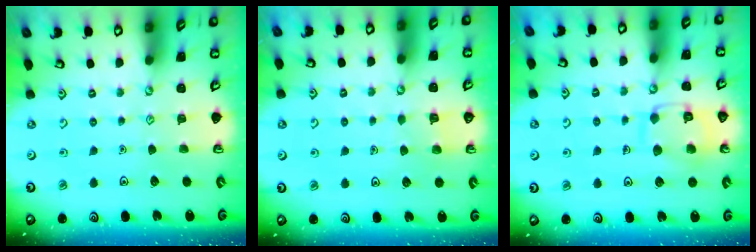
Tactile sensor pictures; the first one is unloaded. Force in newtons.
{"total": 2.6, "press": 2.6, "slide": 0.2}
{"total": 11.6, "press": 11.6, "slide": 0.5}